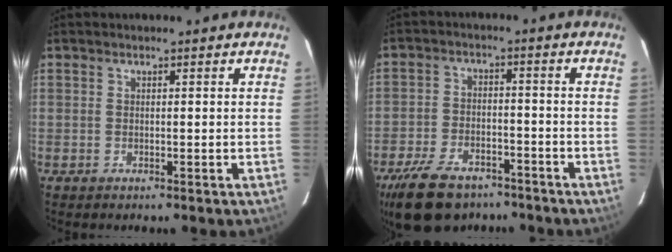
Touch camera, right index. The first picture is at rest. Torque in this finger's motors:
{"motor_torque": [1.15, -0.99, 0.54, 0.14]}